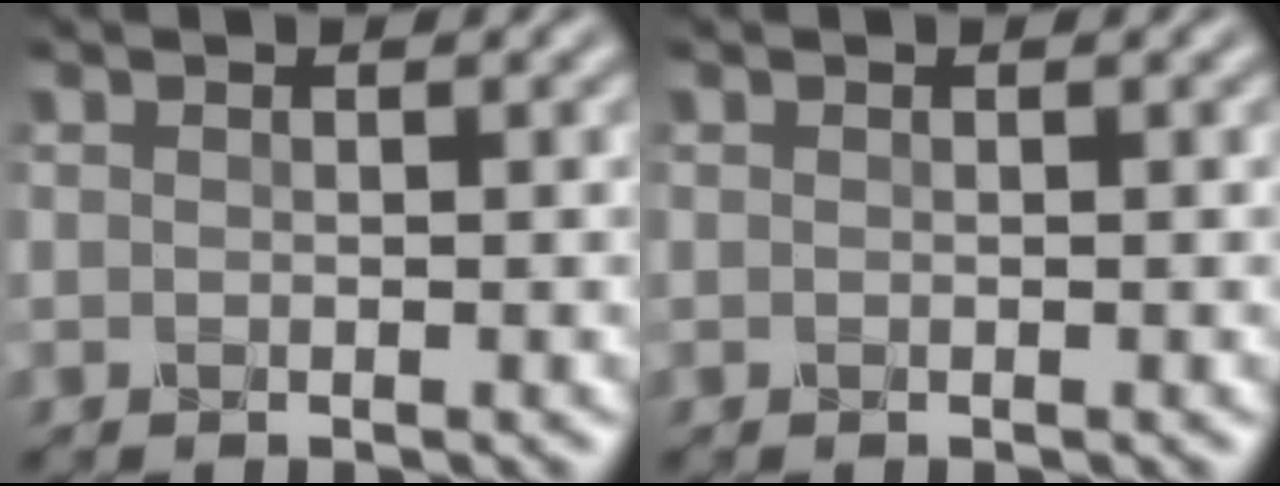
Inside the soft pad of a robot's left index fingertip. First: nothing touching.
{"total": 0.0}